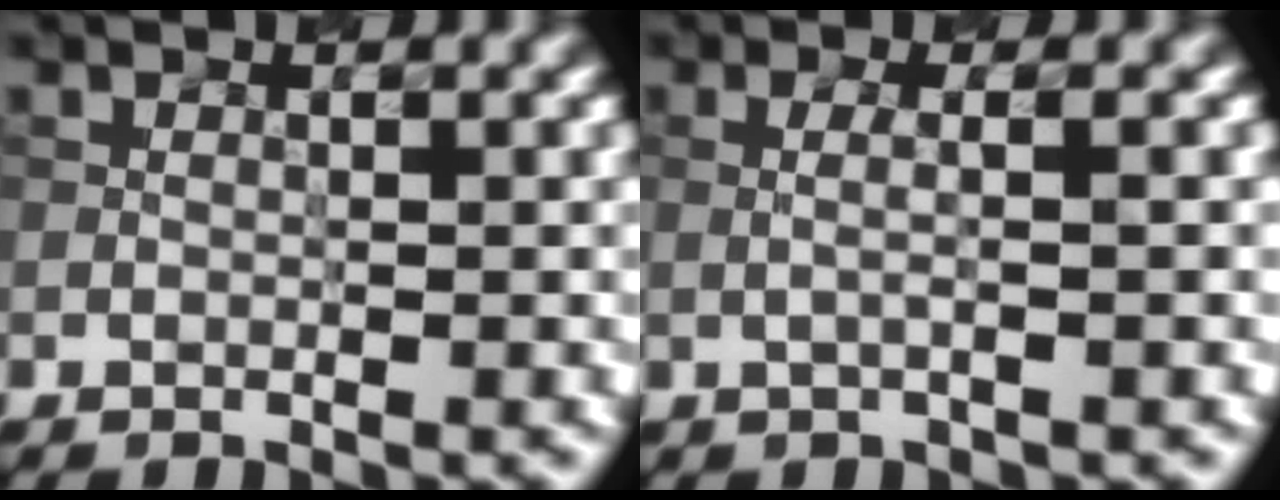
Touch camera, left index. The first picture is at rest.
{"total": 1.5, "force": [0.0, 0.3, 1.5], "torque": [-0.029, 0.004, 0.000]}